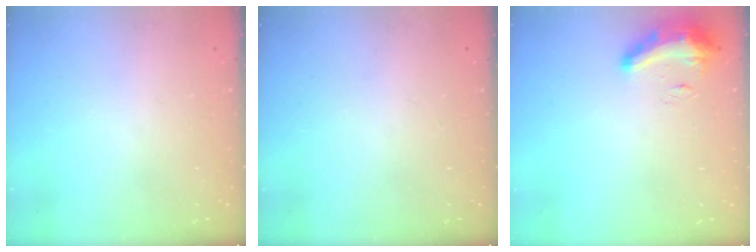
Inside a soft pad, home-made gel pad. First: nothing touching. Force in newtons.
{"total": 0.0}
{"total": 15.9, "press": 10.7, "slide": 11.8}